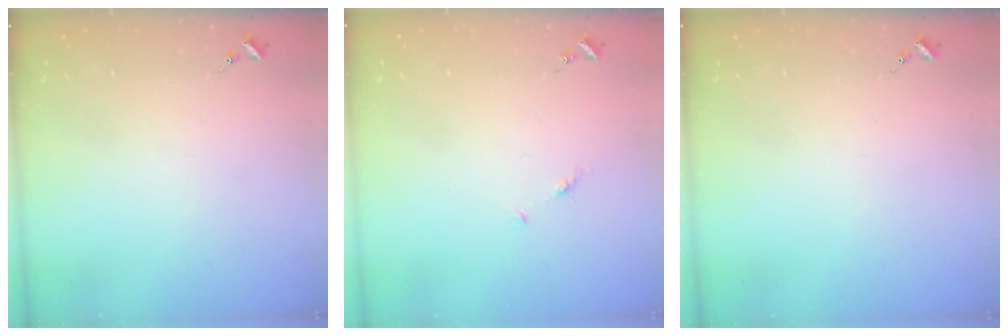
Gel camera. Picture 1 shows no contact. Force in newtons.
{"total": 3.9, "press": 3.8, "slide": 0.5}
{"total": 0.0}